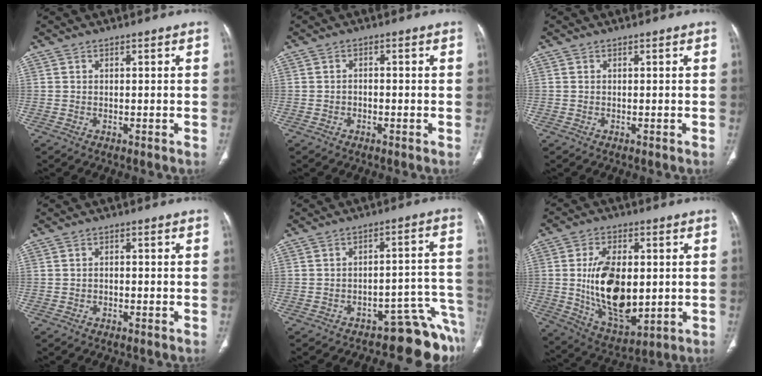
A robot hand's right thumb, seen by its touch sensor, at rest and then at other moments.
{"total": 1.2, "force": [-0.5, 0.9, 0.5], "torque": [-0.003, 0.005, -0.010]}
{"total": 0.0}
{"total": 0.8, "force": [-0.4, 0.7, 0.4], "torque": [-0.003, 0.003, -0.008]}
{"total": 10.4, "force": [-9.0, 4.0, 3.5], "torque": [0.014, 0.108, -0.117]}
{"total": 17.3, "force": [0.2, 9.6, 14.4], "torque": [-0.234, -0.017, 0.020]}